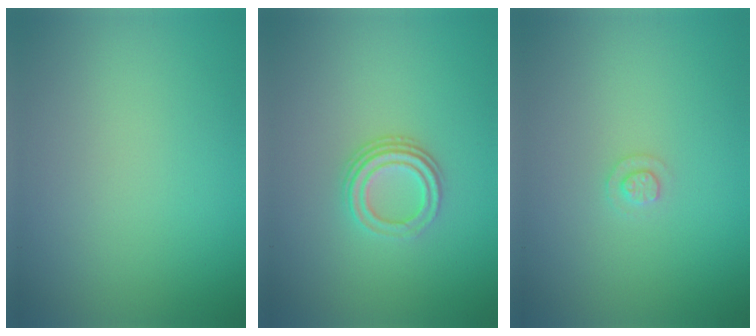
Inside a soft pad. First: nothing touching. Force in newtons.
{"total": 3.0, "press": 2.1, "slide": 2.1}
{"total": 1.0, "press": 1.0, "slide": 0.2}